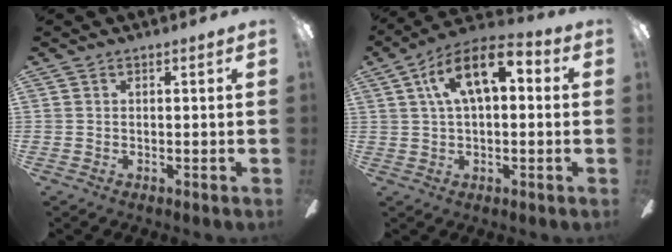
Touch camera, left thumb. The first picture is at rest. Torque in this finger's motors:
{"motor_torque": [0.11, 0.57, 0.23, -0.07, 0.14]}